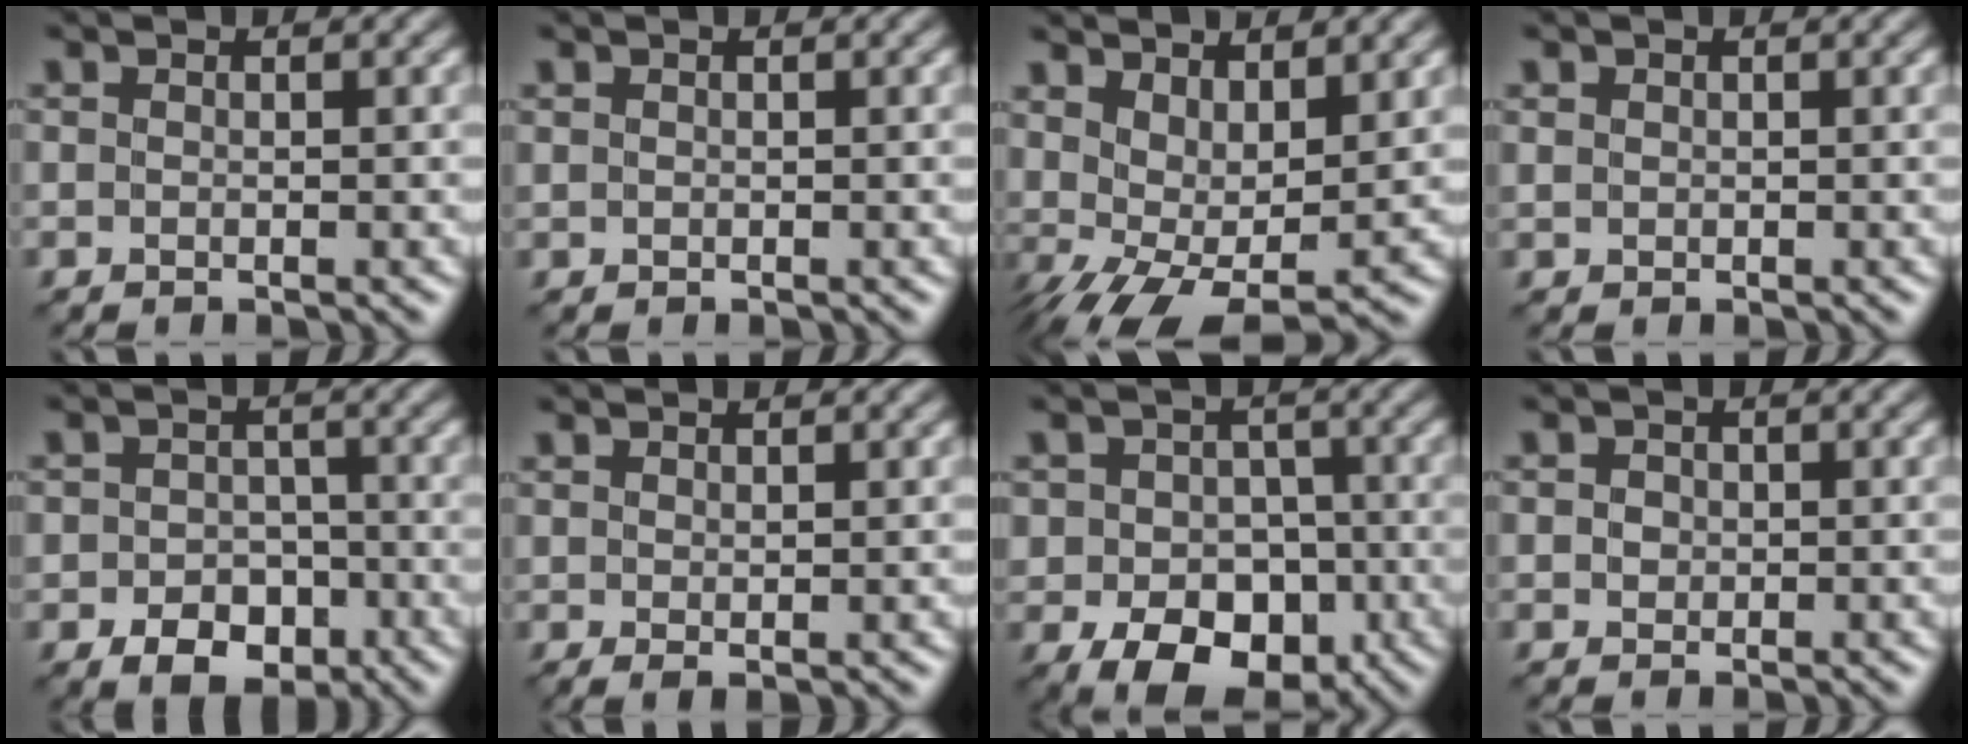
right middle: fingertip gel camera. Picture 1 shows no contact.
{"total": 0.0}
{"total": 7.0, "force": [0.6, 3.3, 6.1], "torque": [-0.113, -0.008, 0.020]}
{"total": 0.8, "force": [0.3, 0.8, 0.0], "torque": [0.001, -0.003, 0.007]}
{"total": 5.0, "force": [-2.3, 3.6, 2.5], "torque": [-0.033, -0.005, -0.042]}
{"total": 0.7, "force": [0.5, 0.0, 0.5], "torque": [-0.014, 0.000, 0.014]}
{"total": 8.6, "force": [-3.4, 5.9, 5.3], "torque": [-0.077, -0.016, -0.057]}
{"total": 1.6, "force": [0.3, 1.3, 0.8], "torque": [-0.010, 0.011, -0.003]}